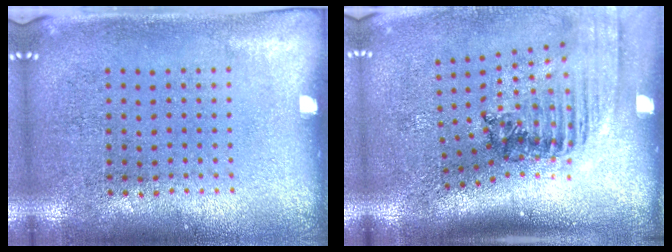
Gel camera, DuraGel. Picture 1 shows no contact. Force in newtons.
{"total": 1.7, "press": 1.4, "slide": 1.0}